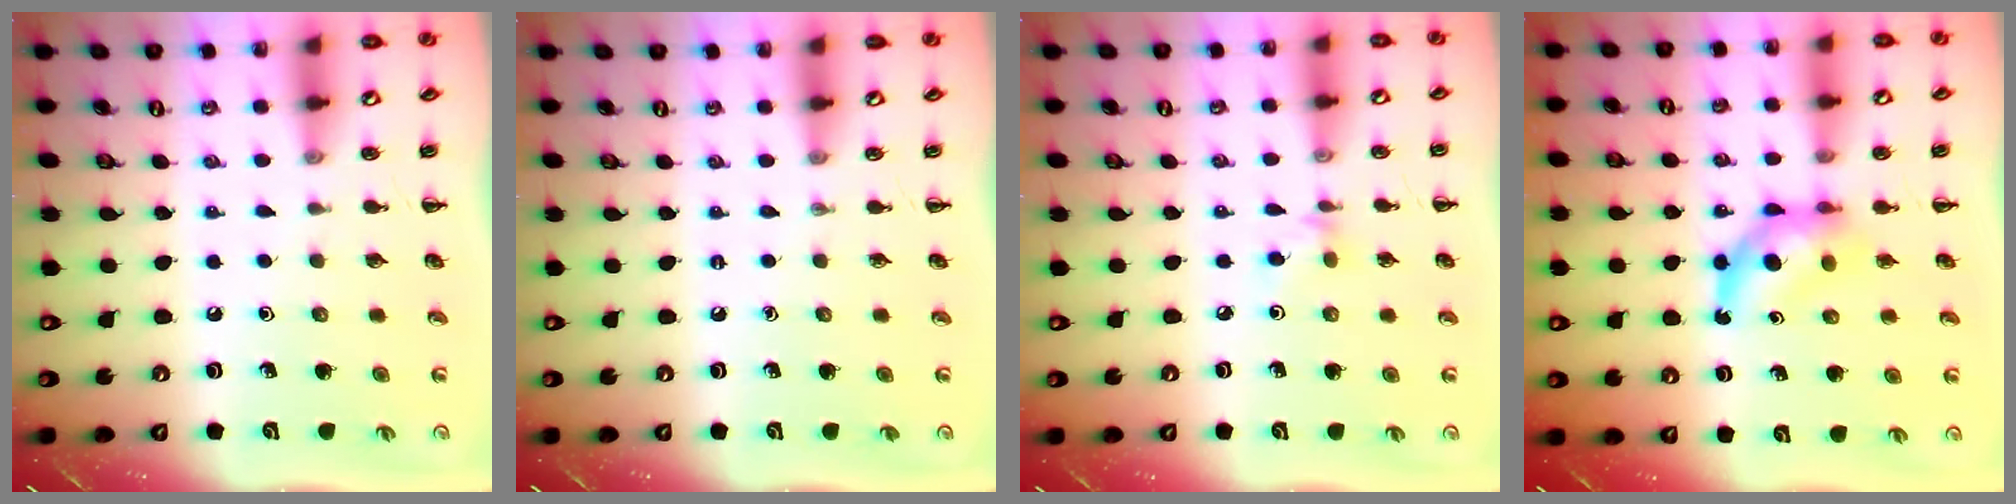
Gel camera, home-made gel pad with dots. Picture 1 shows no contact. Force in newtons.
{"total": 0.0}
{"total": 3.8, "press": 3.5, "slide": 1.3}
{"total": 6.1, "press": 6.0, "slide": 1.1}